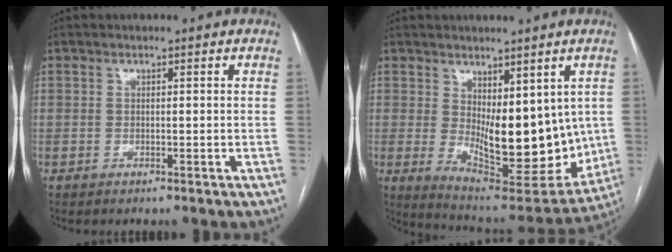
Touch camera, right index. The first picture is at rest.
{"total": 16.5, "force": [0.9, 7.0, 14.9], "torque": [-0.217, -0.031, 0.039]}